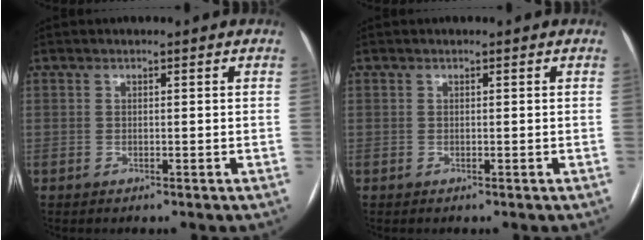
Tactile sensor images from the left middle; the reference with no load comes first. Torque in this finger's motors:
{"motor_torque": [0.02, 0.02, 0.00, 0.00]}